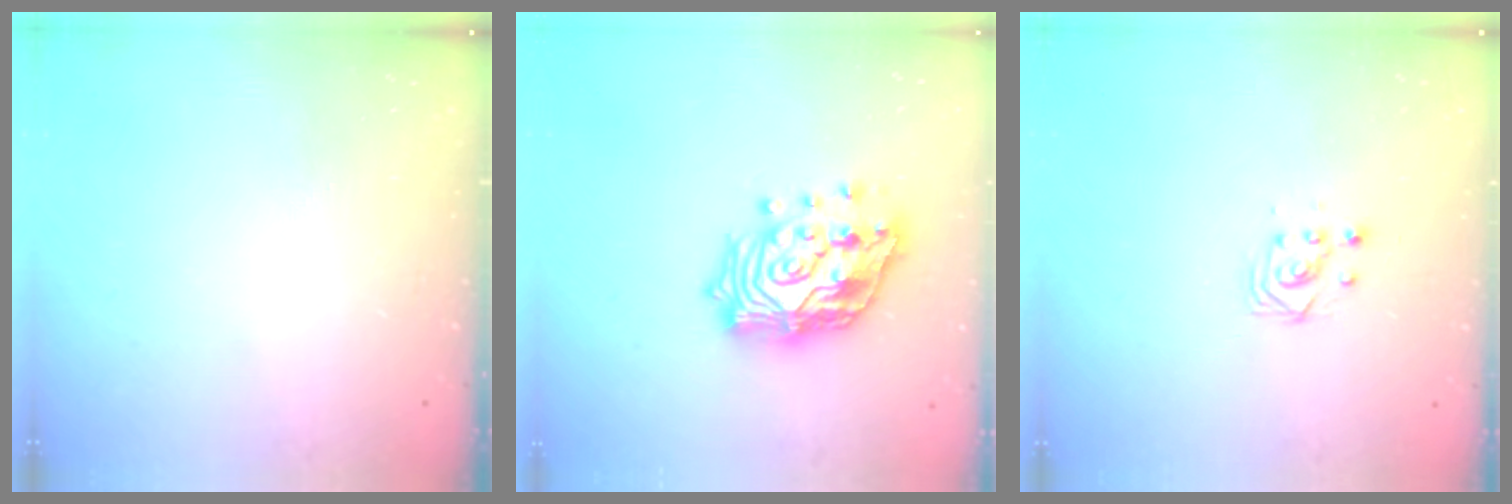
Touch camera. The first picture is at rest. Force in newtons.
{"total": 19.6, "press": 19.5, "slide": 2.3}
{"total": 2.9, "press": 2.9, "slide": 0.2}